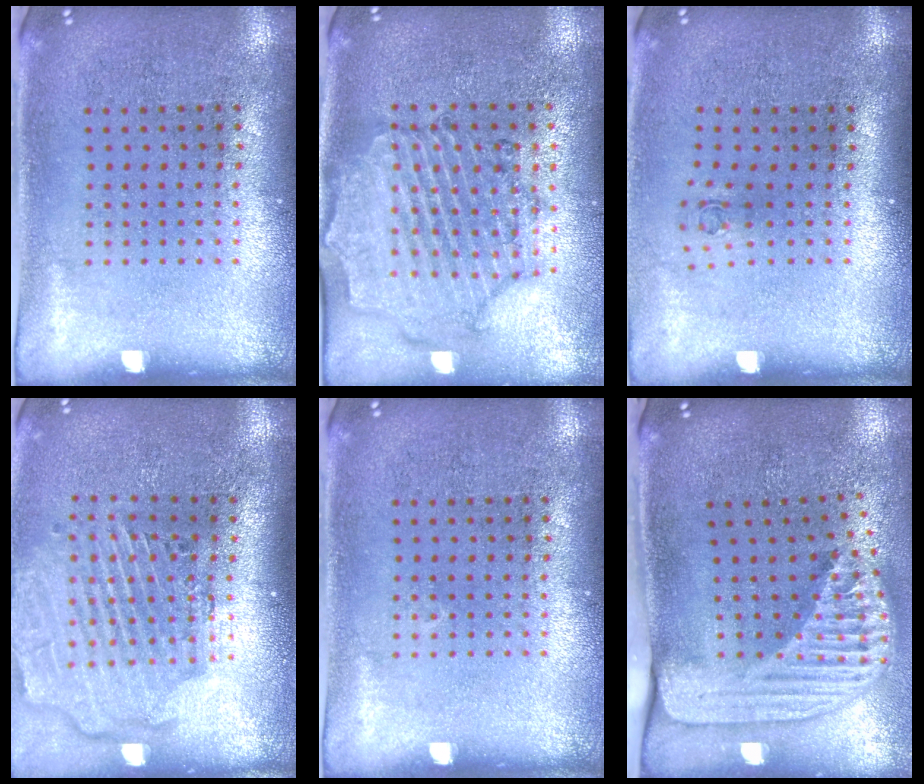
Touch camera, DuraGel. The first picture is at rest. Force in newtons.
{"total": 1.4, "press": 1.4, "slide": 0.2}
{"total": 0.7, "press": 0.3, "slide": 0.6}
{"total": 2.8, "press": 2.3, "slide": 1.6}
{"total": 0.0}
{"total": 2.5, "press": 1.8, "slide": 1.8}